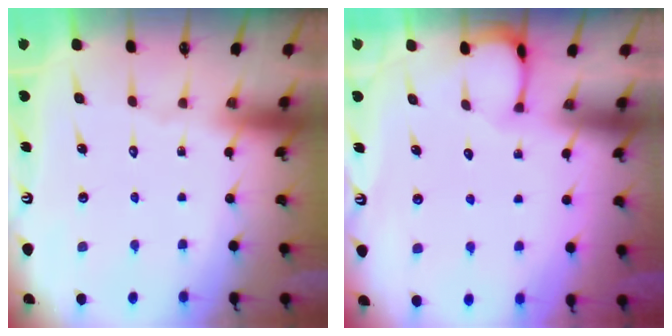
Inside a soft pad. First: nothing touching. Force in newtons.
{"total": 1.9, "press": 1.9, "slide": 0.2}